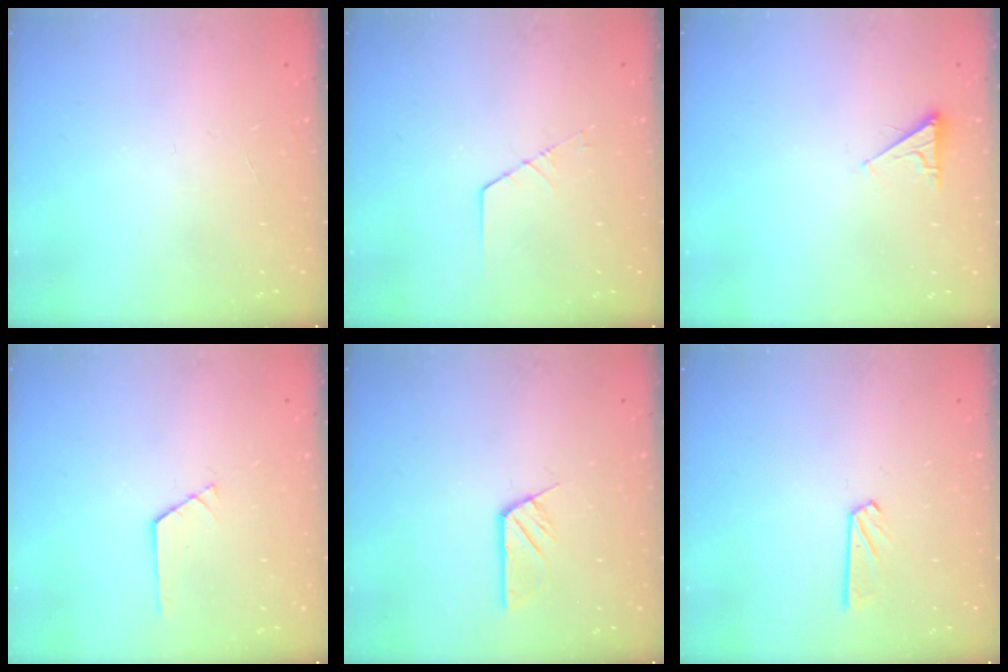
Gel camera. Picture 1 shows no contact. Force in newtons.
{"total": 1.3, "press": 1.3, "slide": 0.1}
{"total": 2.5, "press": 2.5, "slide": 0.4}
{"total": 0.9, "press": 0.9, "slide": 0.1}
{"total": 4.5, "press": 4.5, "slide": 0.0}
{"total": 3.9, "press": 3.9, "slide": 0.3}